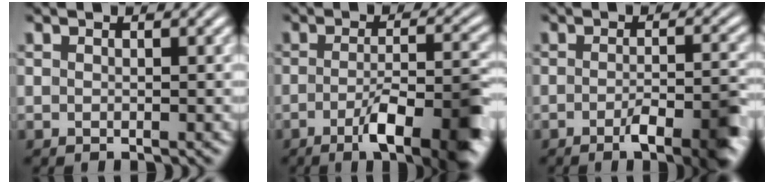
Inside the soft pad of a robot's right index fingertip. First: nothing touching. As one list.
[{"total": 9.6, "force": [-3.9, 2.2, 8.5], "torque": [-0.119, -0.014, -0.056]}, {"total": 5.3, "force": [-2.7, 1.0, 4.5], "torque": [-0.057, -0.005, -0.048]}]